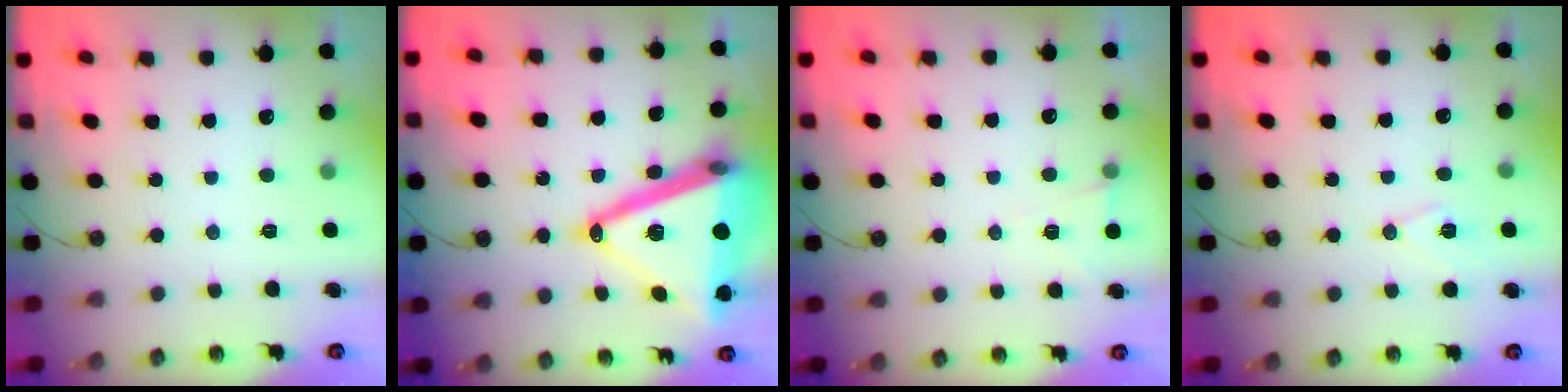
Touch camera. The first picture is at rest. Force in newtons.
{"total": 27.3, "press": 27.0, "slide": 3.6}
{"total": 5.3, "press": 3.1, "slide": 4.3}
{"total": 7.1, "press": 6.2, "slide": 3.6}